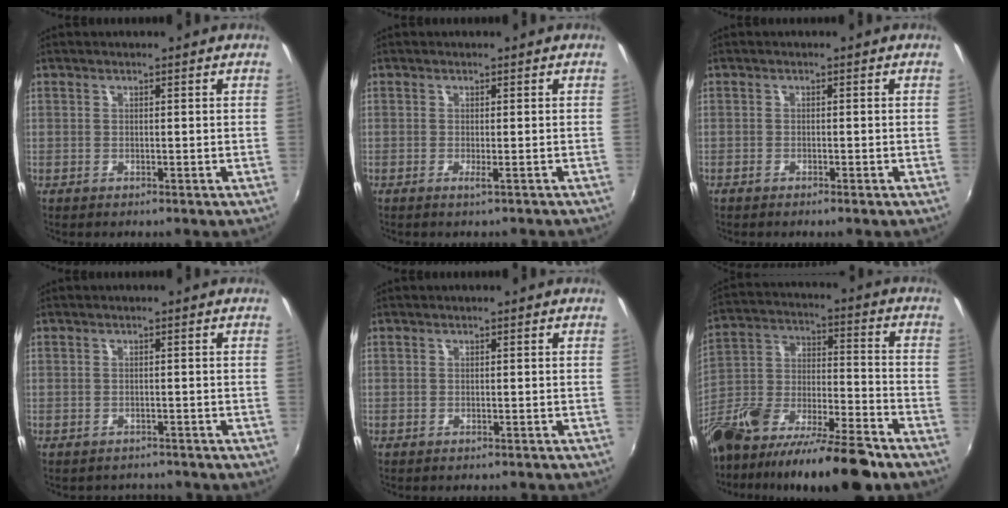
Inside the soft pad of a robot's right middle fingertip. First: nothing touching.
{"total": 1.3, "force": [-0.9, -0.2, 0.8], "torque": [-0.016, -0.002, -0.017]}
{"total": 0.9, "force": [-0.8, 0.1, 0.4], "torque": [-0.012, -0.001, -0.018]}
{"total": 2.7, "force": [-2.4, 1.3, 0.1], "torque": [-0.006, -0.005, -0.033]}
{"total": 1.2, "force": [-1.1, 0.3, 0.3], "torque": [-0.008, -0.006, -0.015]}
{"total": 22.3, "force": [-14.9, 6.6, 15.2], "torque": [-0.276, -0.031, -0.252]}